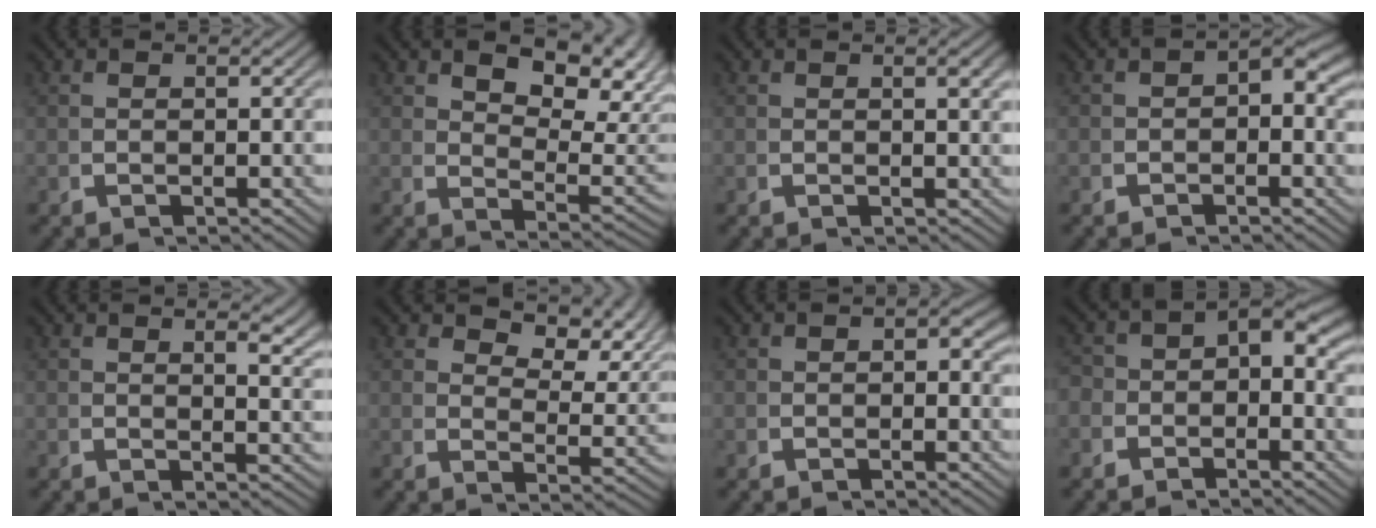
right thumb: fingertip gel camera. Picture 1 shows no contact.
{"total": 7.0, "force": [3.0, 3.2, 5.4], "torque": [-0.073, -0.008, 0.058]}
{"total": 1.0, "force": [0.3, 0.1, 1.0], "torque": [-0.013, 0.001, 0.006]}
{"total": 1.7, "force": [-0.5, 1.0, 1.2], "torque": [-0.014, -0.005, -0.009]}
{"total": 2.4, "force": [1.4, 0.6, 1.8], "torque": [-0.017, -0.001, 0.020]}
{"total": 5.9, "force": [3.8, 2.3, 3.8], "torque": [-0.041, 0.002, 0.061]}
{"total": 1.0, "force": [-0.1, 0.7, 0.7], "torque": [-0.005, -0.005, -0.006]}
{"total": 3.9, "force": [-0.8, 3.0, 2.4], "torque": [-0.030, -0.009, -0.013]}